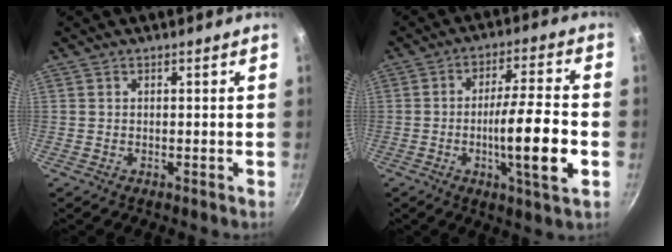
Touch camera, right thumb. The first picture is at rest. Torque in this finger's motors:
{"motor_torque": [1.79, 1.73, 1.52, -0.15, 0.11]}